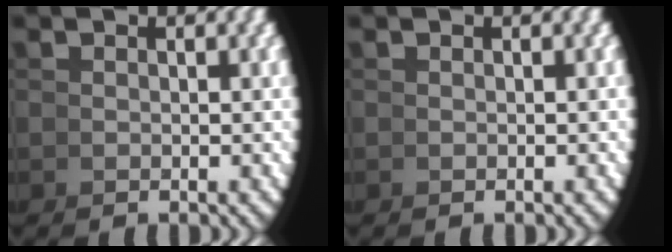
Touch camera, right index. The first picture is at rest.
{"total": 0.0}